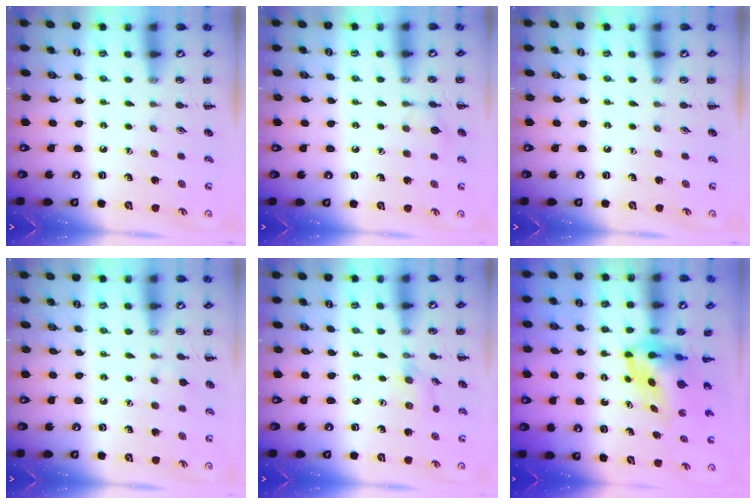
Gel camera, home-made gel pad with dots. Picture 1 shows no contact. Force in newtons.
{"total": 6.0, "press": 5.9, "slide": 1.1}
{"total": 0.0}
{"total": 3.9, "press": 3.6, "slide": 1.6}
{"total": 3.4, "press": 3.1, "slide": 1.3}
{"total": 5.0, "press": 4.8, "slide": 1.3}